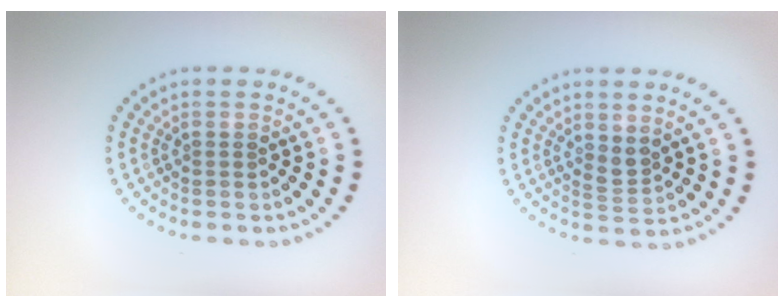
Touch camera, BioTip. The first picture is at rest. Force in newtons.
{"total": 1.5, "press": 1.3, "slide": 0.8}